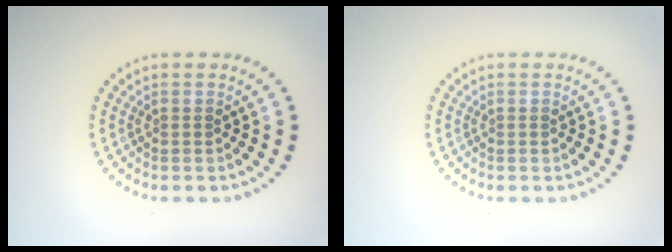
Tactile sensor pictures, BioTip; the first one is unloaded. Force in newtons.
{"total": 0.0}